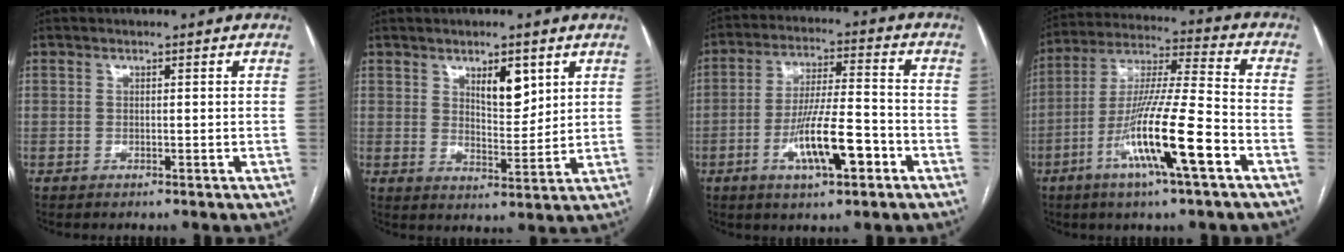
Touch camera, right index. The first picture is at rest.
{"total": 5.9, "force": [3.1, 2.3, 4.5], "torque": [-0.072, -0.005, 0.053]}
{"total": 11.3, "force": [-4.6, 2.2, 10.1], "torque": [-0.186, 0.001, -0.078]}
{"total": 15.7, "force": [-6.5, 0.2, 14.3], "torque": [-0.276, -0.009, -0.119]}